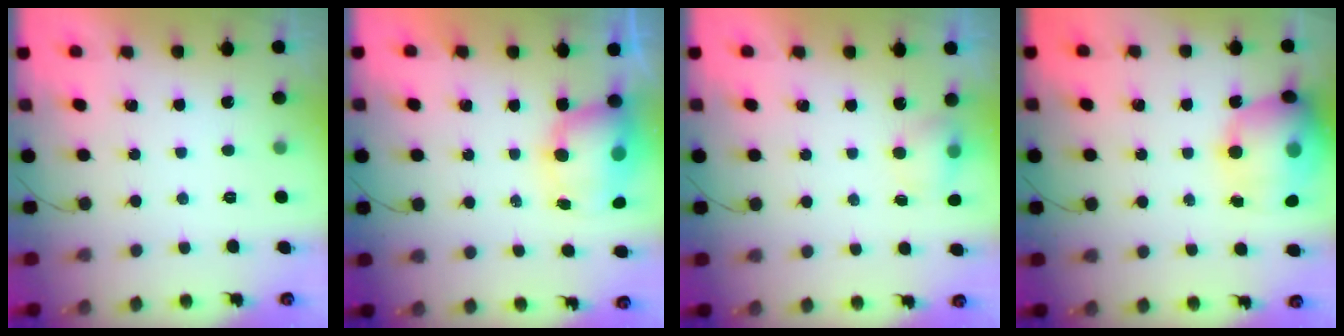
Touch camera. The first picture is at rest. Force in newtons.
{"total": 9.6, "press": 9.3, "slide": 2.6}
{"total": 4.8, "press": 4.6, "slide": 1.0}
{"total": 21.0, "press": 20.7, "slide": 3.6}